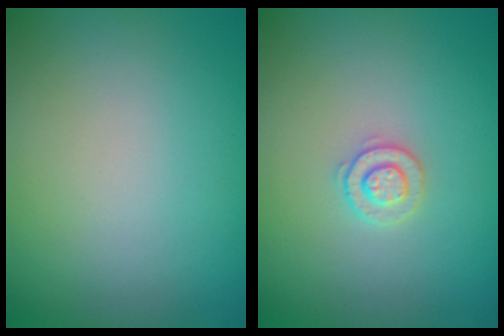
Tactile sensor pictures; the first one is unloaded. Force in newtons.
{"total": 1.8, "press": 1.8, "slide": 0.4}